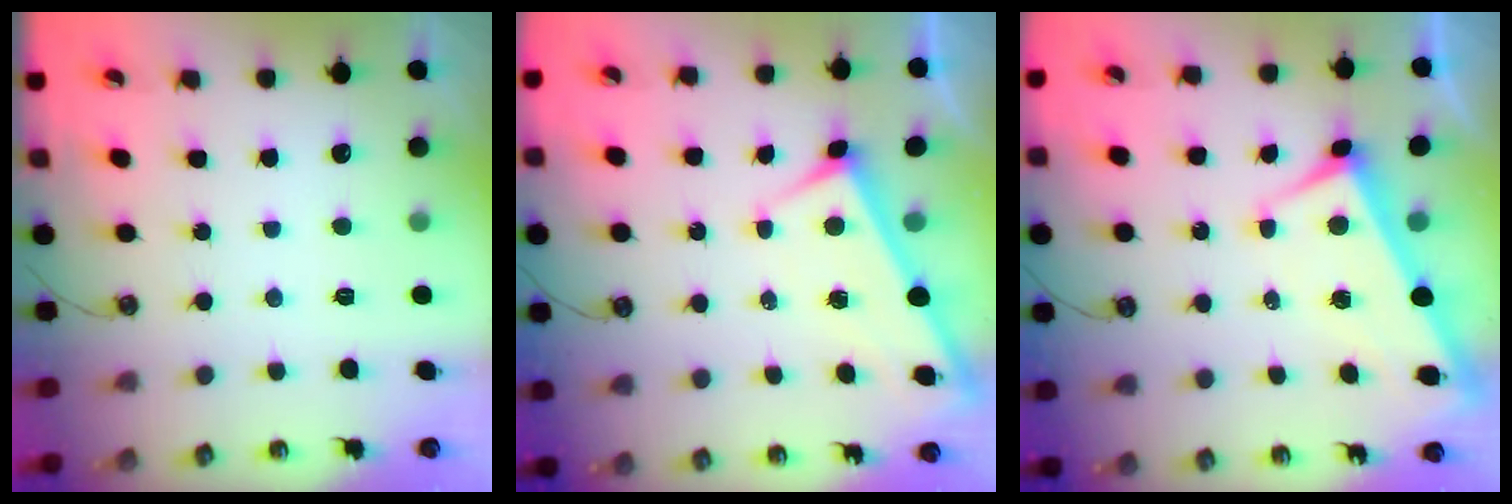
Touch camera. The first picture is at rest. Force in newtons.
{"total": 2.7, "press": 2.7, "slide": 0.4}
{"total": 3.0, "press": 2.9, "slide": 0.9}